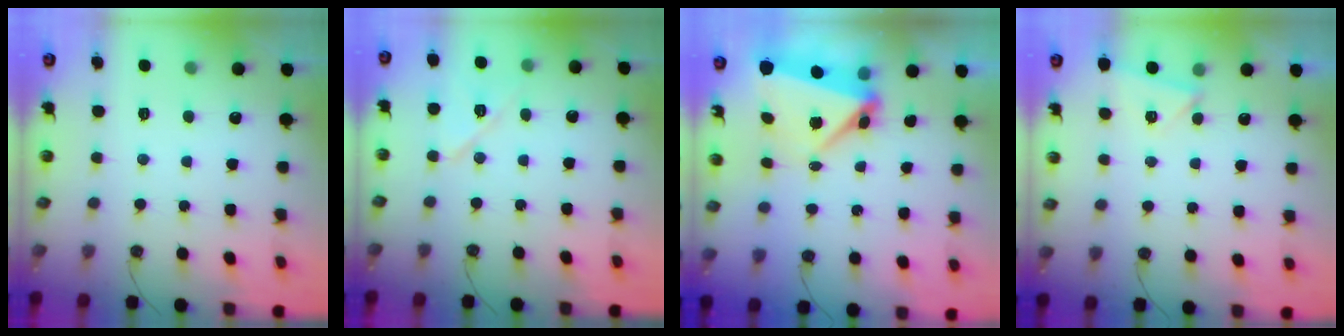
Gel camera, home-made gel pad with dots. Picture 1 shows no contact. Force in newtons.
{"total": 9.0, "press": 7.8, "slide": 4.5}
{"total": 8.2, "press": 6.8, "slide": 4.6}
{"total": 3.8, "press": 3.2, "slide": 2.1}